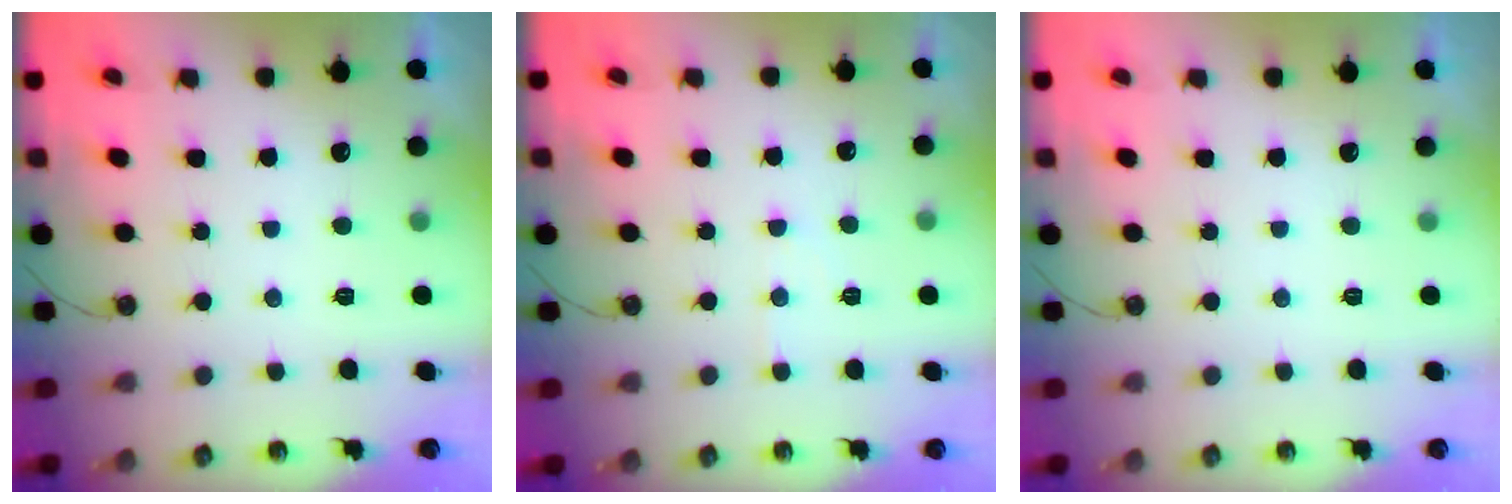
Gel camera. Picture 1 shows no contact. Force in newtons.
{"total": 4.3, "press": 4.2, "slide": 0.6}
{"total": 0.0}